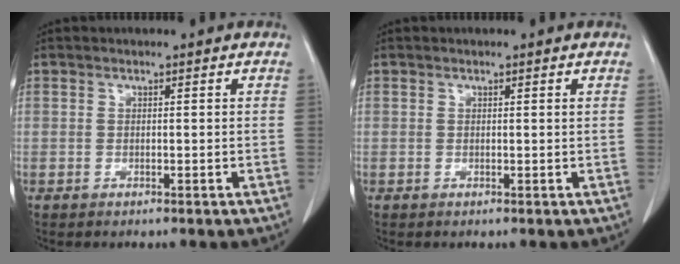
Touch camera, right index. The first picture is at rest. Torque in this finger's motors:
{"motor_torque": [-0.04, 0.03, 0.00, 0.00]}